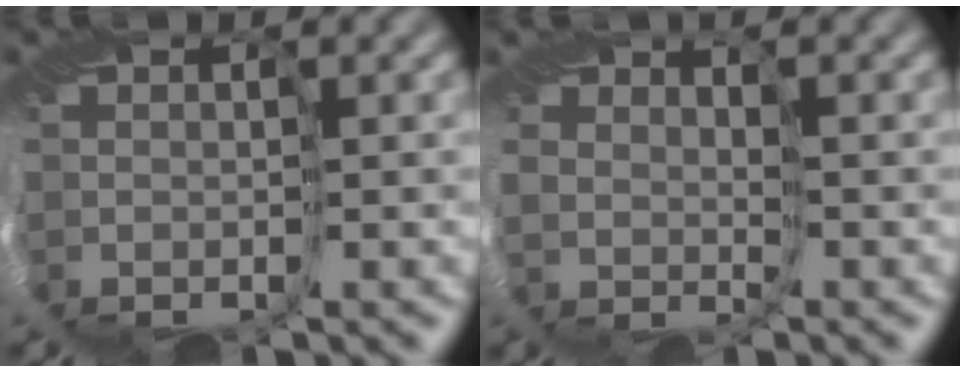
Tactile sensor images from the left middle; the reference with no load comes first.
{"total": 2.3, "force": [1.5, -1.0, -1.4], "torque": [0.015, 0.000, 0.030]}